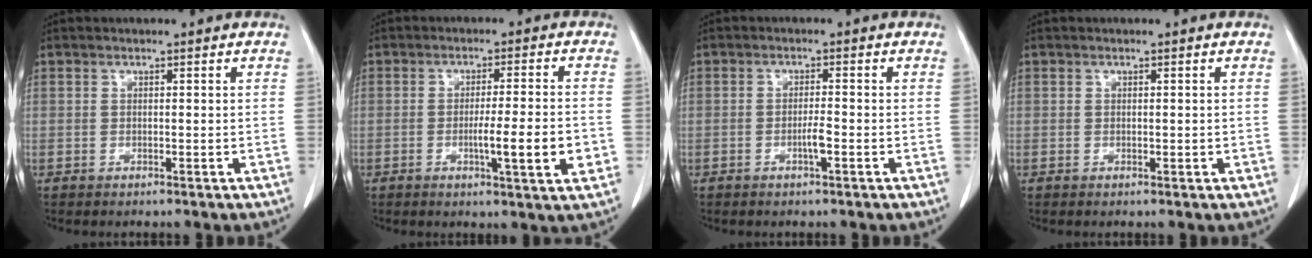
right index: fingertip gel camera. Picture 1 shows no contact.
{"total": 8.1, "force": [-2.1, 0.2, 7.8], "torque": [-0.113, -0.010, -0.030]}
{"total": 1.9, "force": [-0.7, 0.1, 1.8], "torque": [-0.032, 0.001, -0.011]}
{"total": 0.6, "force": [0.0, 0.4, 0.4], "torque": [-0.005, -0.001, 0.003]}